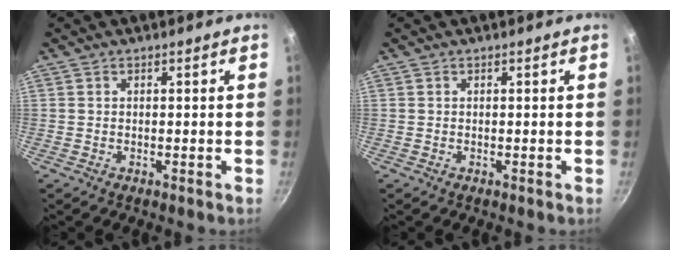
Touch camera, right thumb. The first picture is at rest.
{"total": 0.0}